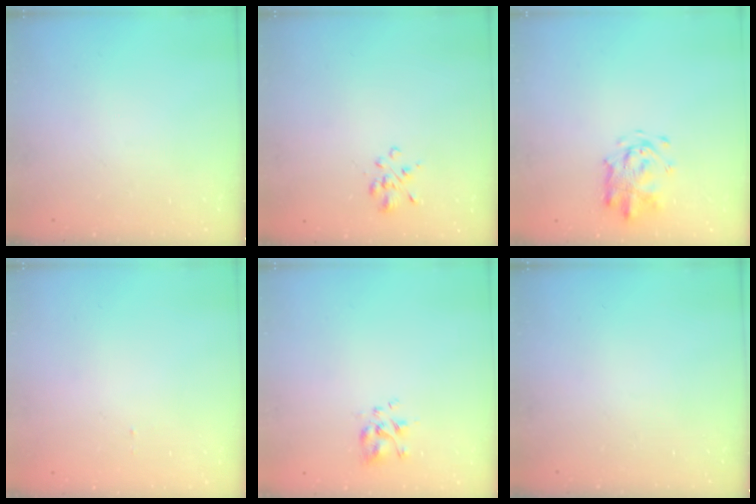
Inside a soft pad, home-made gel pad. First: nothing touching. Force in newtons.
{"total": 1.9, "press": 1.7, "slide": 0.8}
{"total": 3.9, "press": 3.8, "slide": 1.1}
{"total": 1.0, "press": 1.0, "slide": 0.1}
{"total": 2.9, "press": 2.7, "slide": 1.1}
{"total": 0.0}